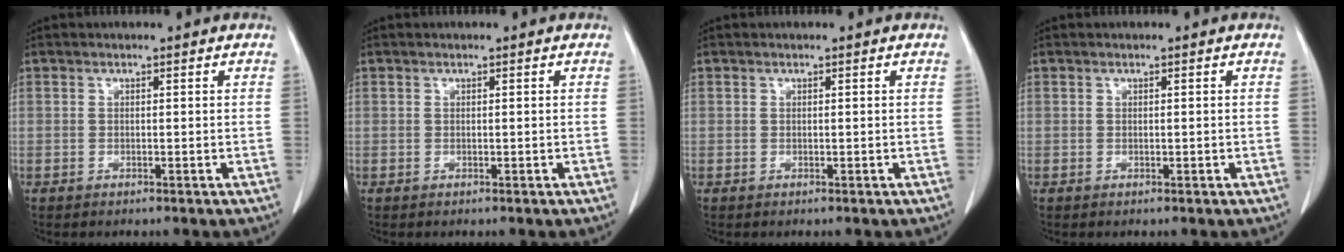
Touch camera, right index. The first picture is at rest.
{"total": 0.0}
{"total": 0.0}
{"total": 0.0}